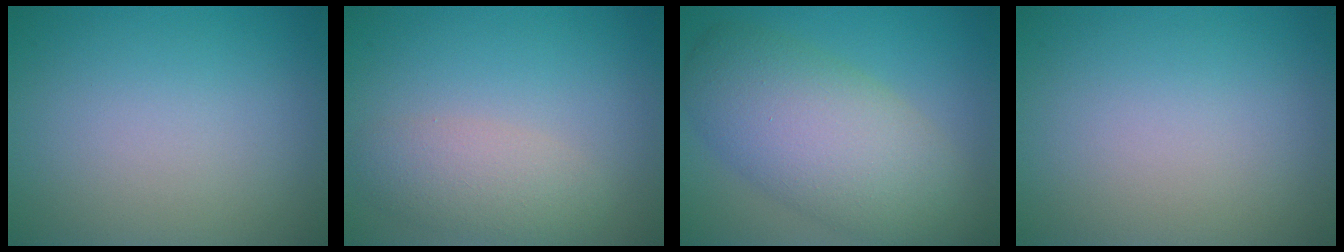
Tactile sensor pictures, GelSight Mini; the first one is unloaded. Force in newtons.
{"total": 3.3, "press": 3.2, "slide": 0.0}
{"total": 8.6, "press": 8.6, "slide": 0.6}
{"total": 0.0}